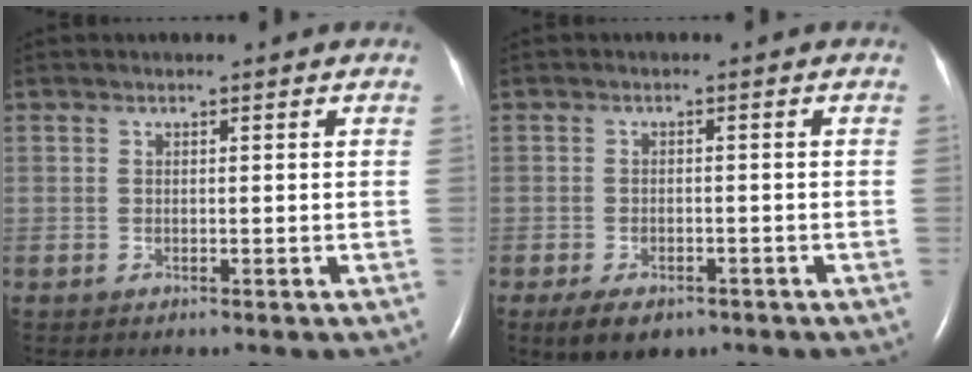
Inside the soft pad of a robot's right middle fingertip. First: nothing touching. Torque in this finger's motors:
{"motor_torque": [0.40, -0.38, 0.03, 0.04]}